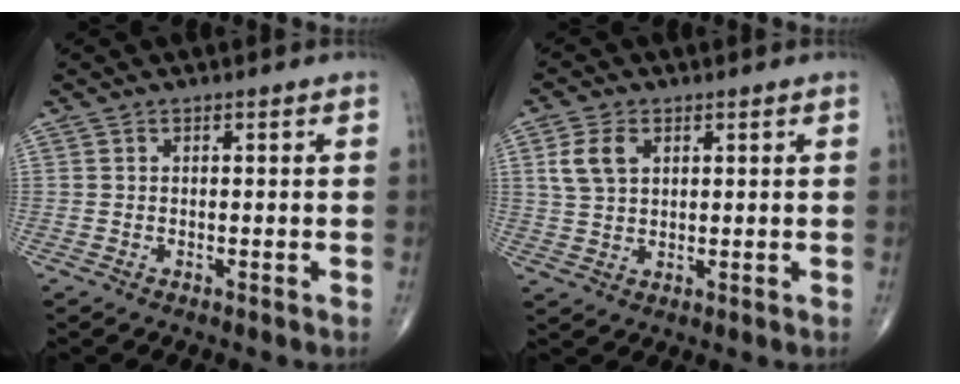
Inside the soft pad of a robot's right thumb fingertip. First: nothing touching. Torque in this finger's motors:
{"motor_torque": [0.00, 0.00, 0.12, -0.11, 0.05]}